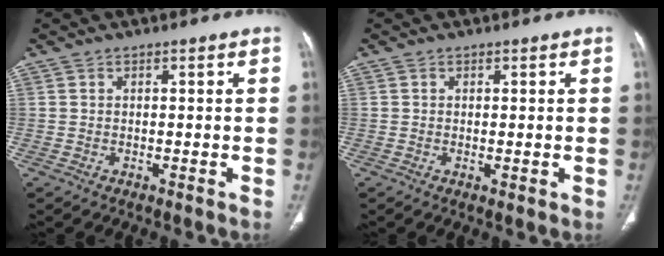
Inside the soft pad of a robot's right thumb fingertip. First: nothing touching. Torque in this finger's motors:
{"motor_torque": [-0.21, 0.22, -0.20, -0.24, -0.02]}